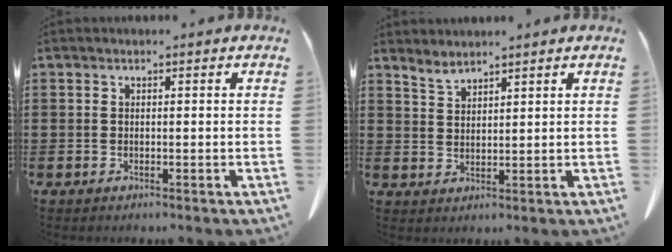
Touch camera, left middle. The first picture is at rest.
{"total": 2.2, "force": [2.2, 0.1, 0.4], "torque": [-0.015, -0.006, 0.043]}